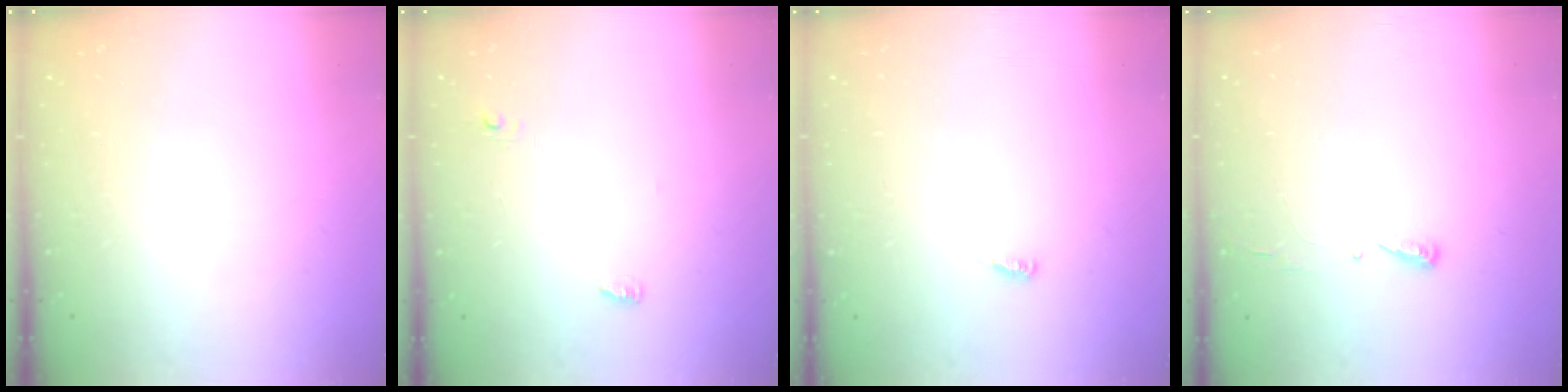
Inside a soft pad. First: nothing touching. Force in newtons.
{"total": 3.5, "press": 3.4, "slide": 0.9}
{"total": 2.6, "press": 2.6, "slide": 0.3}
{"total": 2.9, "press": 2.9, "slide": 0.4}